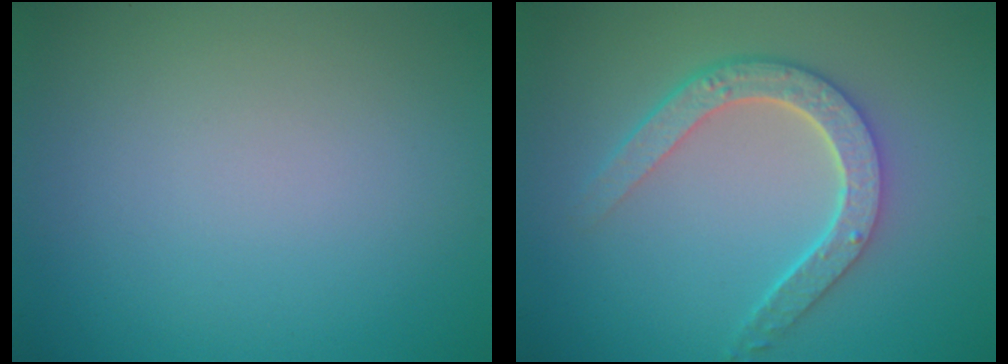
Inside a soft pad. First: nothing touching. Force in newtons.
{"total": 4.6, "press": 3.5, "slide": 2.9}